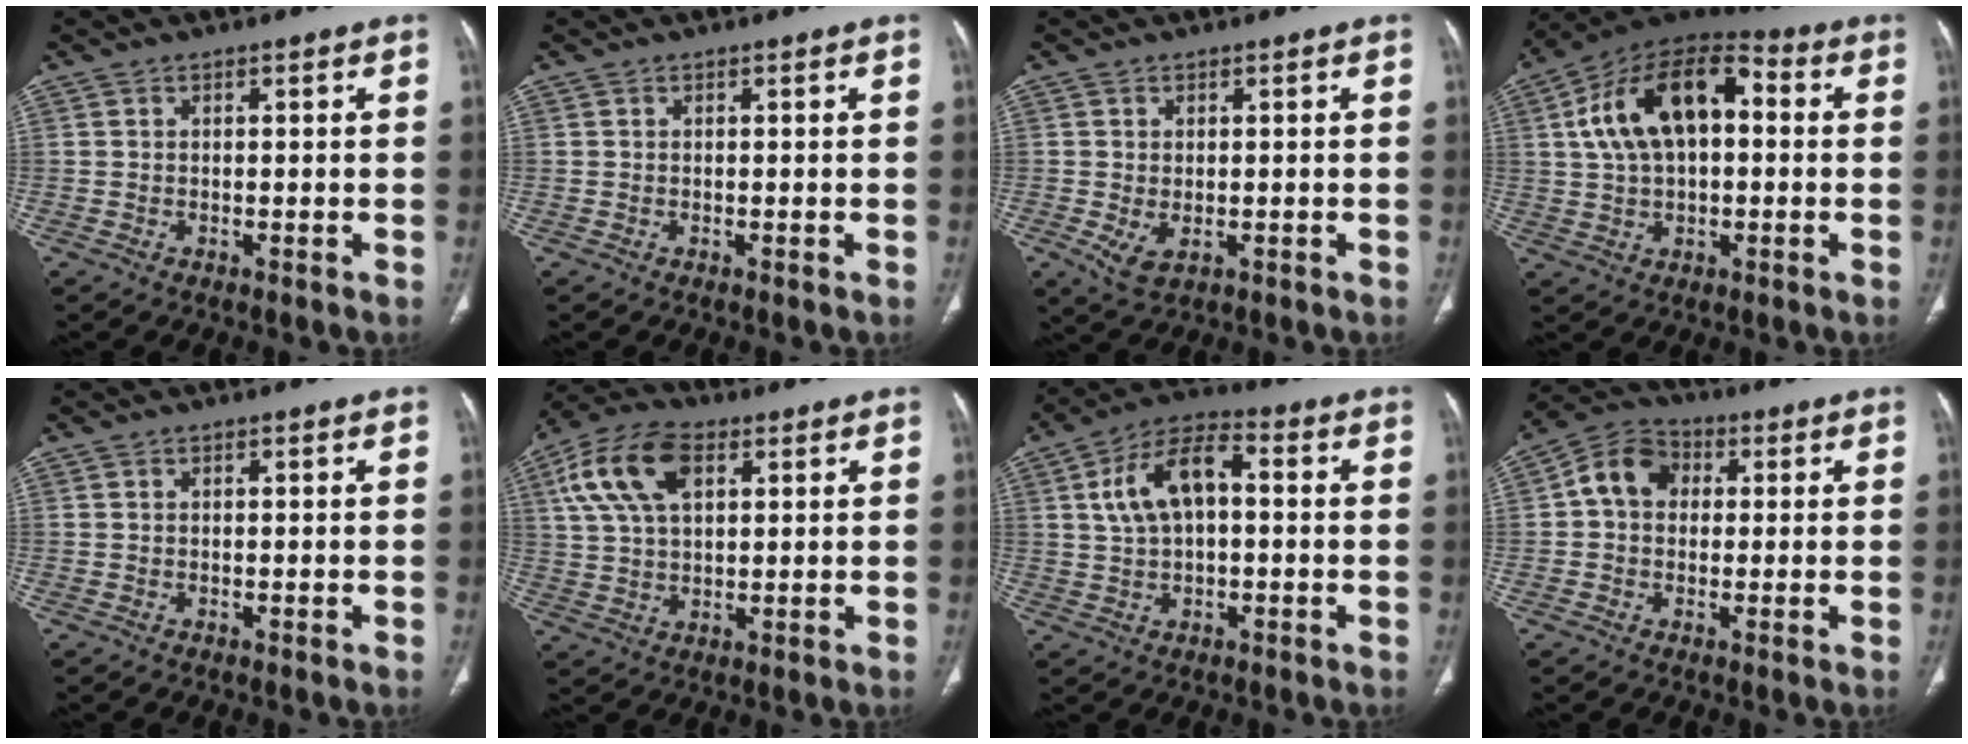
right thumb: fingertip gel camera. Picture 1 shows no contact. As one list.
[{"total": 0.0}, {"total": 3.9, "force": [-0.8, 2.4, 3.1], "torque": [-0.061, -0.008, -0.002]}, {"total": 17.9, "force": [3.0, 10.3, 14.4], "torque": [-0.236, 0.035, 0.043]}, {"total": 0.0}, {"total": 13.4, "force": [4.9, 7.5, 10.0], "torque": [-0.196, 0.011, 0.091]}, {"total": 11.1, "force": [1.6, 6.1, 9.2], "torque": [-0.169, 0.028, 0.023]}, {"total": 8.5, "force": [1.2, 6.7, 5.0], "torque": [-0.075, 0.023, 0.007]}]